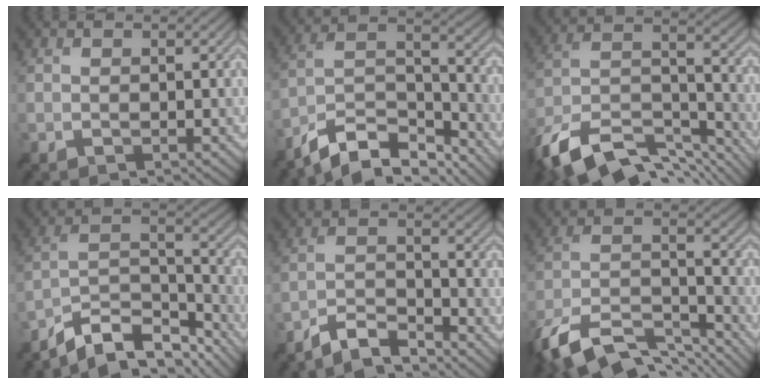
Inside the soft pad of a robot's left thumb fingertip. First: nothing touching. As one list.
[{"total": 11.1, "force": [-8.7, 3.7, 6.0], "torque": [-0.120, 0.007, -0.159]}, {"total": 15.9, "force": [-11.2, 6.7, 9.2], "torque": [-0.229, -0.017, -0.185]}, {"total": 10.6, "force": [-8.3, 3.8, 5.5], "torque": [-0.103, 0.005, -0.151]}, {"total": 5.0, "force": [-4.5, 0.8, 2.1], "torque": [-0.046, 0.003, -0.093]}, {"total": 14.7, "force": [-10.9, 5.5, 8.2], "torque": [-0.195, -0.010, -0.189]}]